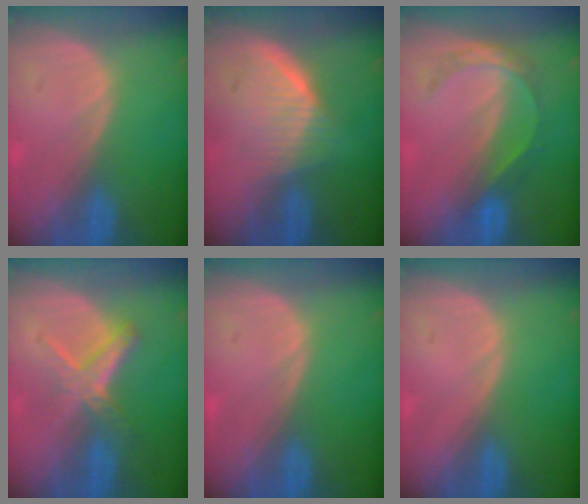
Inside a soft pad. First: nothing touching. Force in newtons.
{"total": 5.4, "press": 5.3, "slide": 1.4}
{"total": 5.2, "press": 4.6, "slide": 2.5}
{"total": 5.5, "press": 5.4, "slide": 1.3}
{"total": 0.0}
{"total": 0.0}